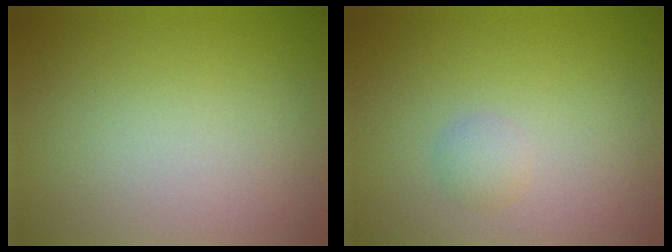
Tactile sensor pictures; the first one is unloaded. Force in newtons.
{"total": 1.2, "press": 1.2, "slide": 0.1}